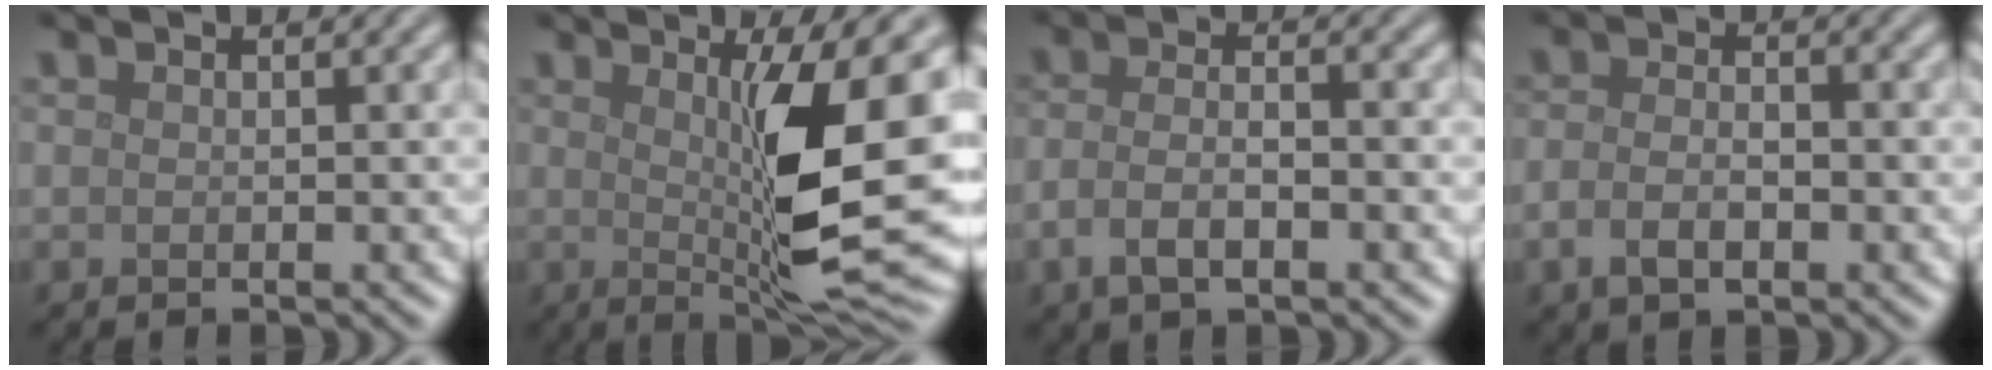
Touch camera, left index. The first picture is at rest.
{"total": 10.7, "force": [1.0, 2.5, 10.4], "torque": [-0.154, -0.014, 0.024]}
{"total": 3.9, "force": [-1.5, 1.5, 3.2], "torque": [-0.067, 0.000, -0.033]}
{"total": 3.1, "force": [-1.1, 1.6, 2.4], "torque": [-0.048, -0.004, -0.024]}